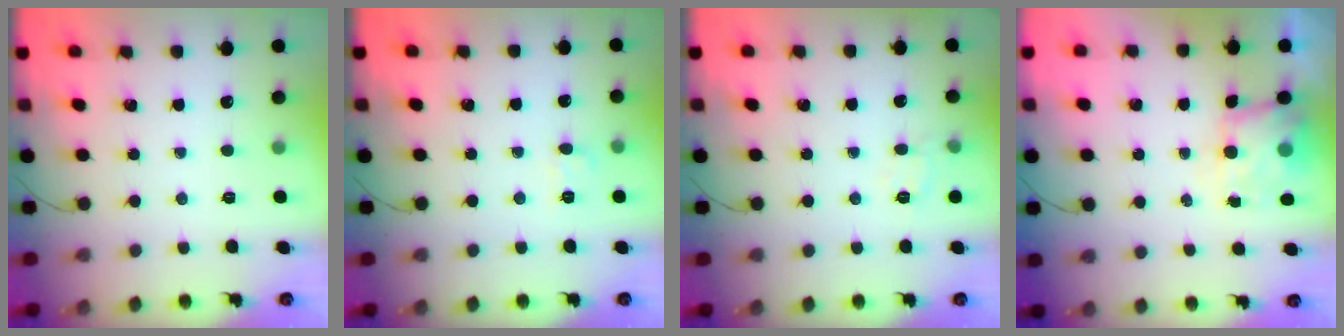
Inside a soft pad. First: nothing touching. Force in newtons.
{"total": 5.4, "press": 5.3, "slide": 1.4}
{"total": 6.1, "press": 6.0, "slide": 1.1}
{"total": 6.2, "press": 6.0, "slide": 1.5}